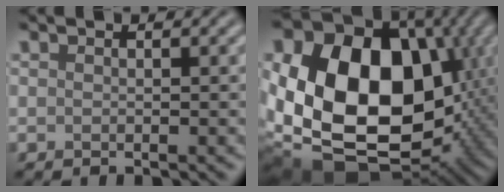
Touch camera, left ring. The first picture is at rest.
{"total": 20.0, "force": [0.5, 14.4, 13.9], "torque": [-0.277, -0.019, 0.025]}